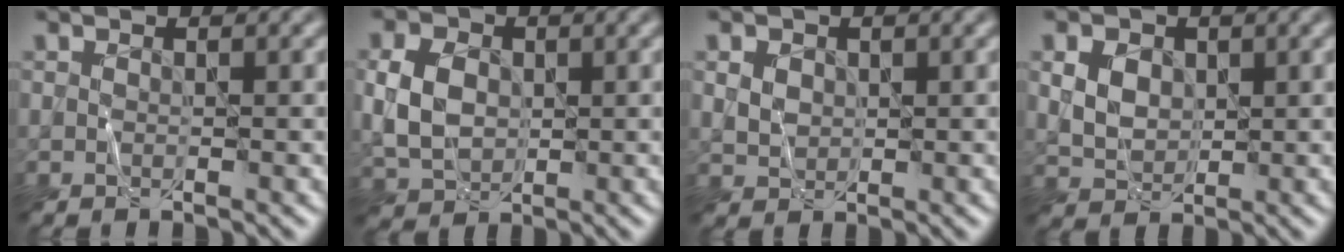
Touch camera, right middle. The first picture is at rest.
{"total": 4.9, "force": [0.4, 3.7, 3.1], "torque": [-0.072, 0.004, 0.005]}
{"total": 2.0, "force": [0.6, 1.6, 1.0], "torque": [-0.021, -0.002, 0.013]}
{"total": 3.9, "force": [1.2, 2.9, 2.2], "torque": [-0.054, 0.007, 0.025]}